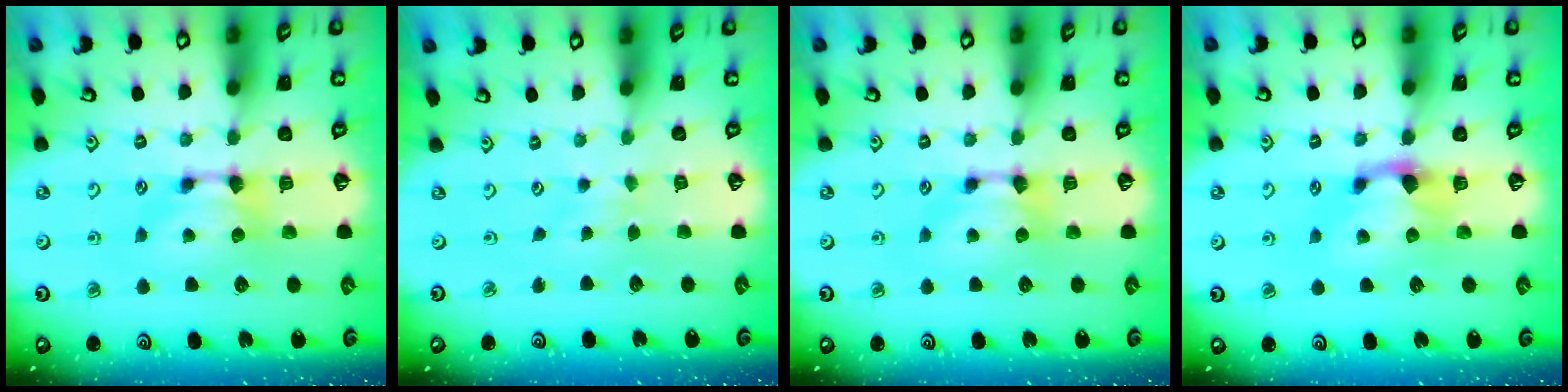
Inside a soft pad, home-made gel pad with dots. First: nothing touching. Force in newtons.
{"total": 1.8, "press": 1.8, "slide": 0.1}
{"total": 0.0}
{"total": 1.2, "press": 0.1, "slide": 1.2}